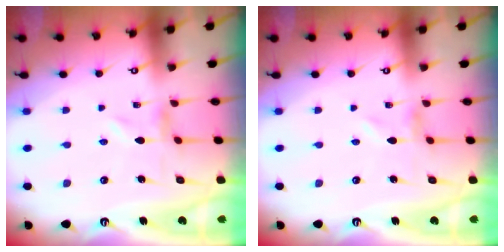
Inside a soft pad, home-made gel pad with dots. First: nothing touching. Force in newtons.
{"total": 0.0}